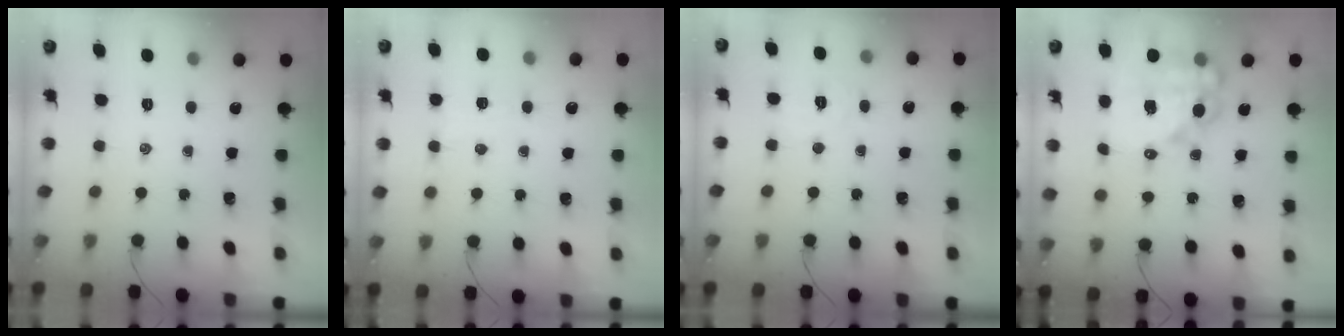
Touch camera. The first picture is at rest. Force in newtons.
{"total": 4.2, "press": 4.1, "slide": 1.1}
{"total": 4.6, "press": 4.5, "slide": 1.0}
{"total": 14.8, "press": 14.4, "slide": 3.4}